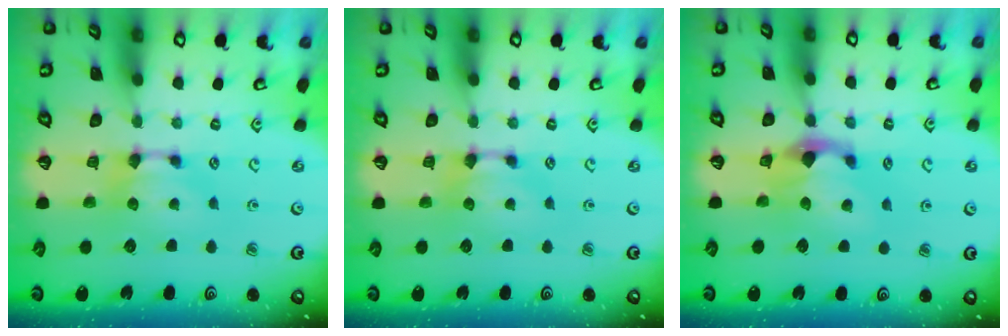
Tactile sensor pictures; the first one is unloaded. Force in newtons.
{"total": 0.0}
{"total": 2.5, "press": 2.1, "slide": 1.4}